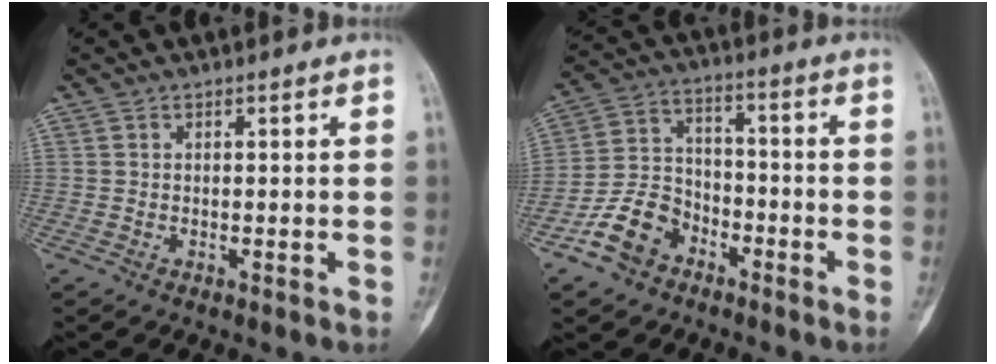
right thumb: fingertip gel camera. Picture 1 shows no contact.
{"total": 10.4, "force": [-6.0, 7.3, 4.4], "torque": [-0.065, 0.049, -0.118]}